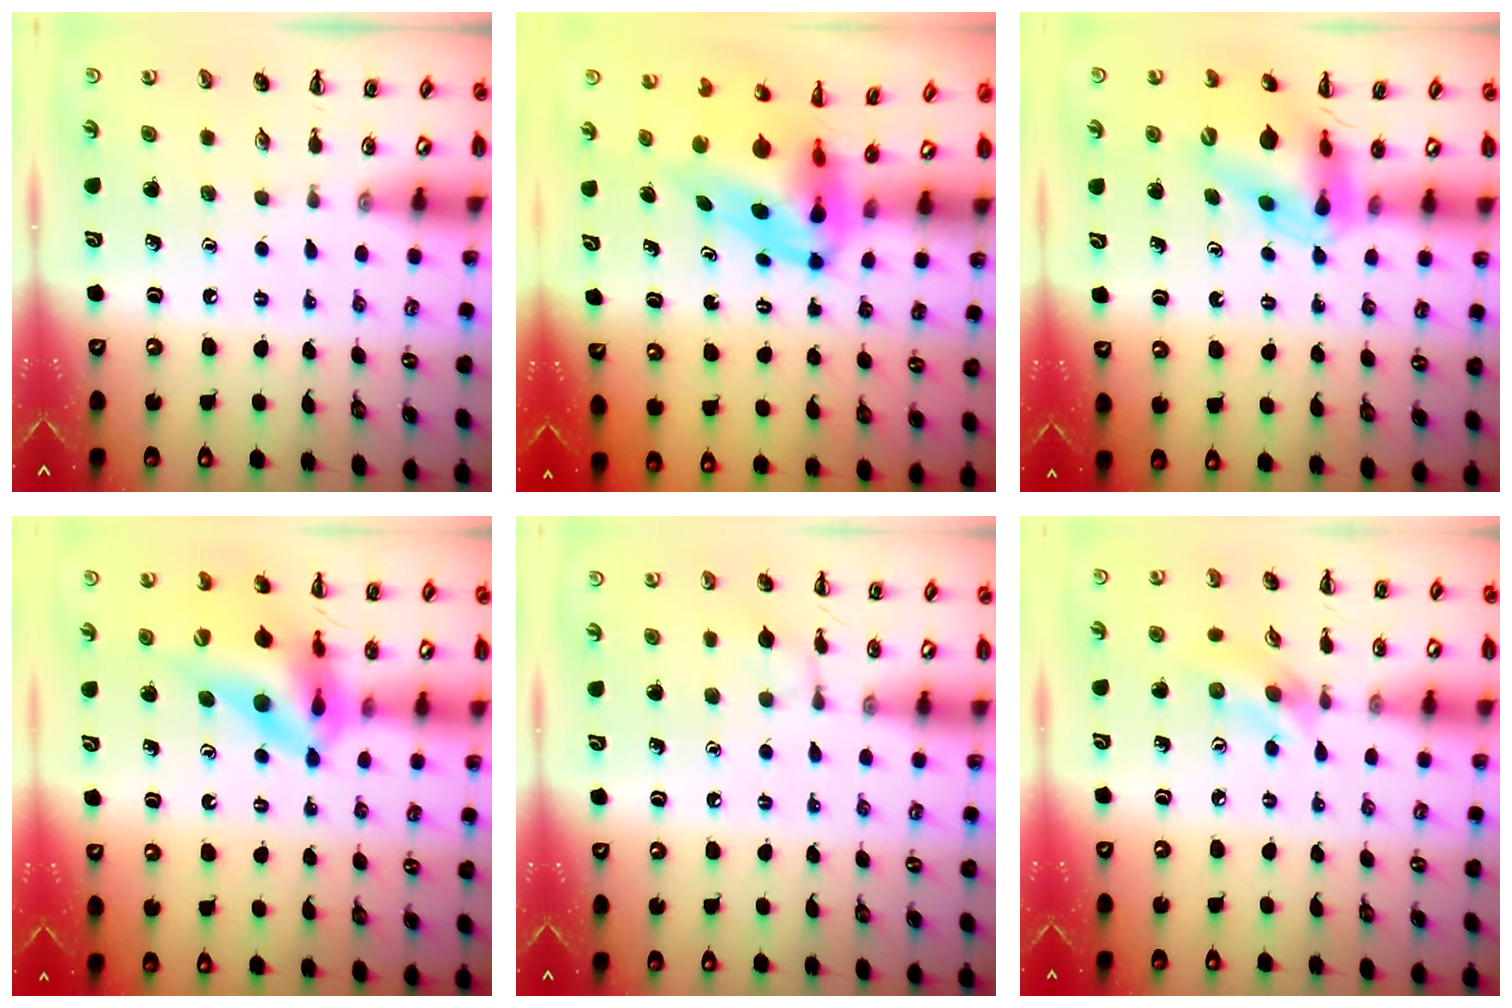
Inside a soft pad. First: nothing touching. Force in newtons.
{"total": 7.3, "press": 7.1, "slide": 1.9}
{"total": 11.7, "press": 11.2, "slide": 3.4}
{"total": 15.1, "press": 14.4, "slide": 4.7}
{"total": 5.4, "press": 5.1, "slide": 1.9}
{"total": 4.7, "press": 4.7, "slide": 0.5}